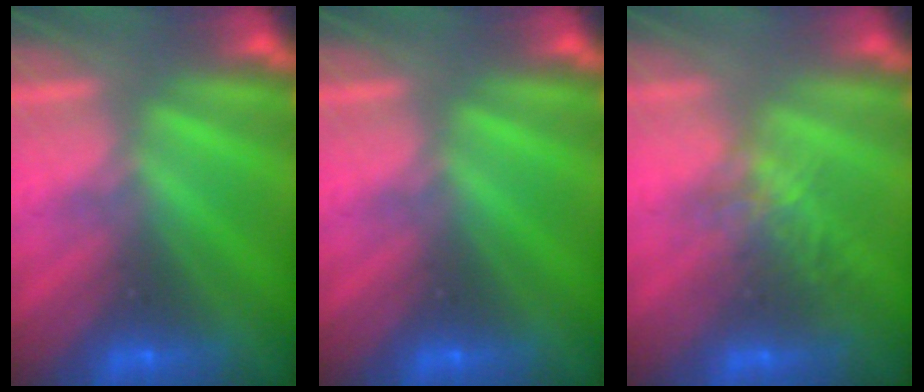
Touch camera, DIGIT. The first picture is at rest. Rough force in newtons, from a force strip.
{"total": 0.0}
{"total": 3.8}